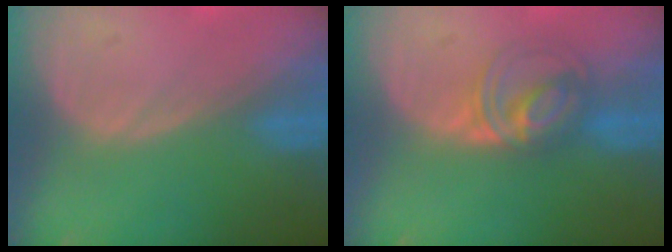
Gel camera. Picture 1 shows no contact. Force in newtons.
{"total": 5.5, "press": 5.5, "slide": 0.6}